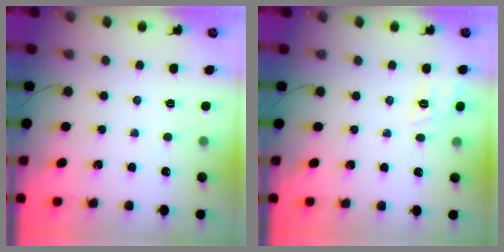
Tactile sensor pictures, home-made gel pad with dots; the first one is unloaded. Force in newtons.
{"total": 10.0, "press": 9.9, "slide": 1.7}